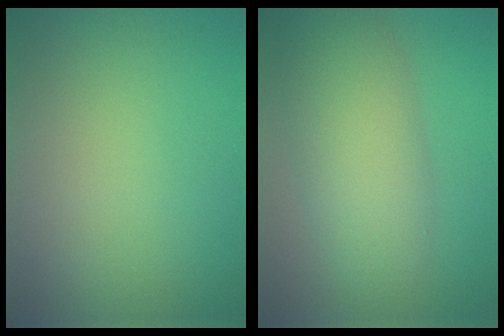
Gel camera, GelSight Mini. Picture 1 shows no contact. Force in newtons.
{"total": 6.3, "press": 6.3, "slide": 0.2}